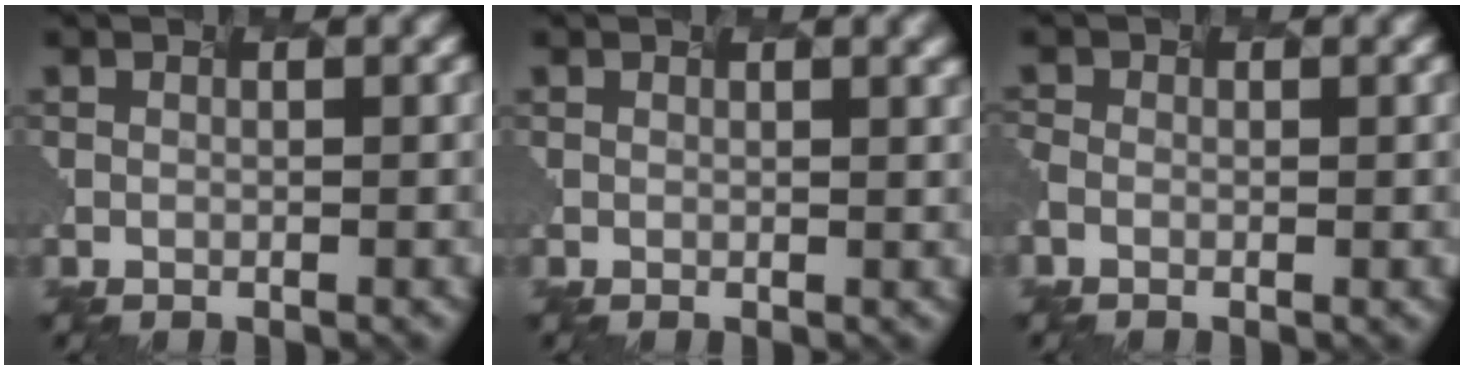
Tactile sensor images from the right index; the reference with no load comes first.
{"total": 1.5, "force": [0.8, 0.6, 1.1], "torque": [-0.004, 0.002, 0.005]}
{"total": 2.3, "force": [-0.8, 1.2, 1.8], "torque": [-0.026, 0.006, -0.006]}